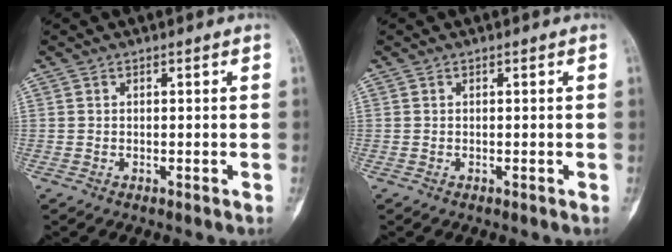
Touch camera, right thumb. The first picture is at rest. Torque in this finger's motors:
{"motor_torque": [0.07, 0.02, 0.11, 0.05, 0.02]}